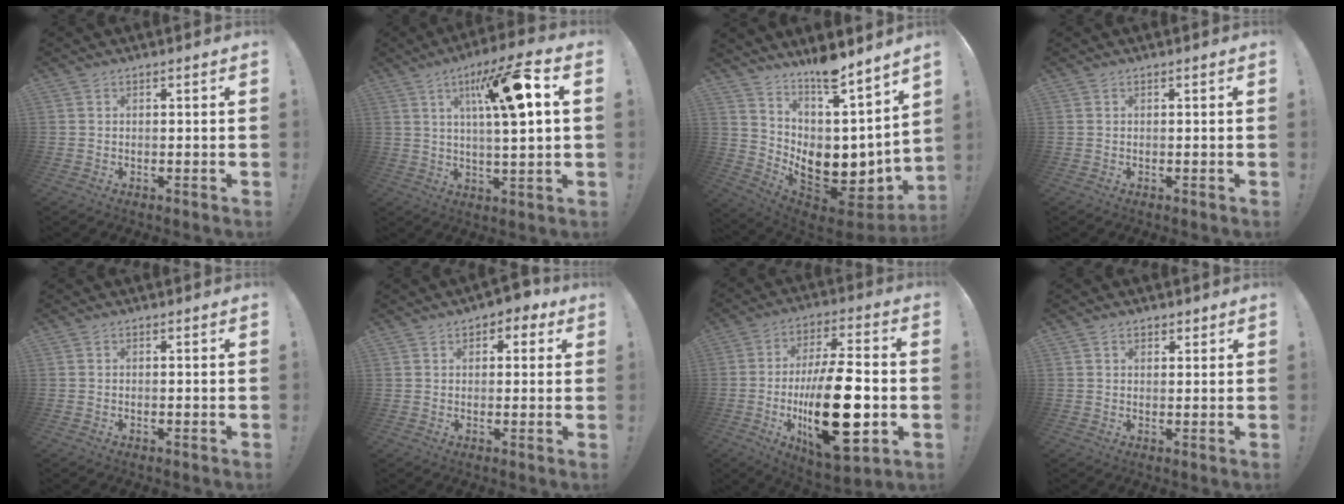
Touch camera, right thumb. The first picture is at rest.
{"total": 15.2, "force": [4.6, 2.8, 14.2], "torque": [-0.224, -0.006, 0.060]}
{"total": 10.6, "force": [4.8, 6.6, 6.9], "torque": [-0.091, -0.076, 0.096]}
{"total": 0.0}
{"total": 0.0}
{"total": 3.4, "force": [1.6, 2.4, 1.8], "torque": [-0.012, -0.006, 0.022]}
{"total": 26.2, "force": [-4.5, 10.3, 23.7], "torque": [-0.408, 0.003, -0.065]}
{"total": 1.9, "force": [1.1, 1.4, 0.6], "torque": [-0.002, -0.003, 0.019]}